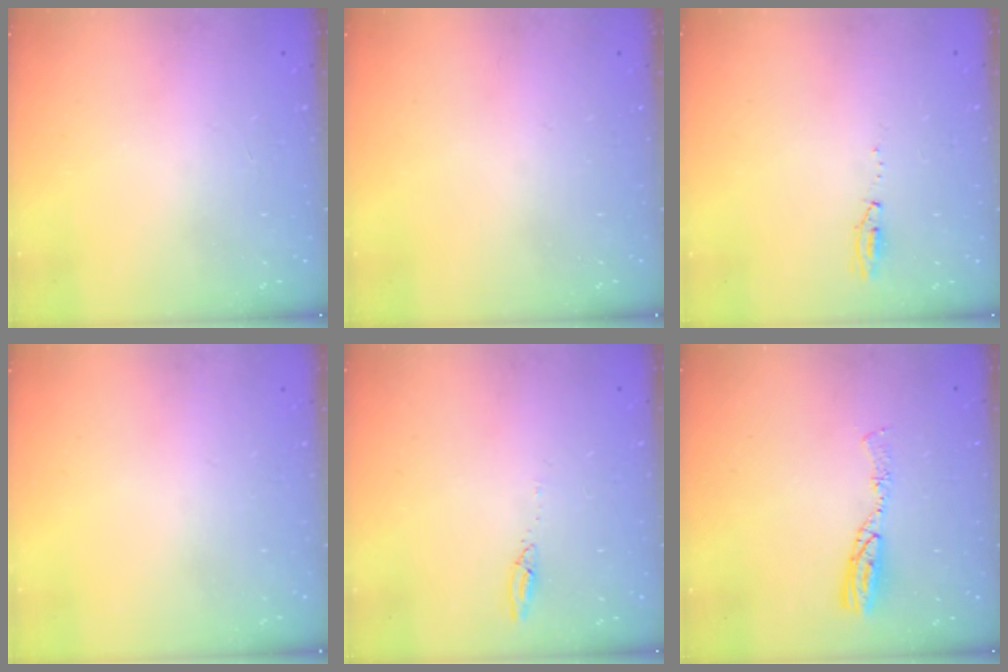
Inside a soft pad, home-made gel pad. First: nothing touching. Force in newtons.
{"total": 0.0}
{"total": 5.0, "press": 3.7, "slide": 3.3}
{"total": 0.0}
{"total": 2.7, "press": 2.7, "slide": 0.2}
{"total": 6.6, "press": 6.5, "slide": 0.7}